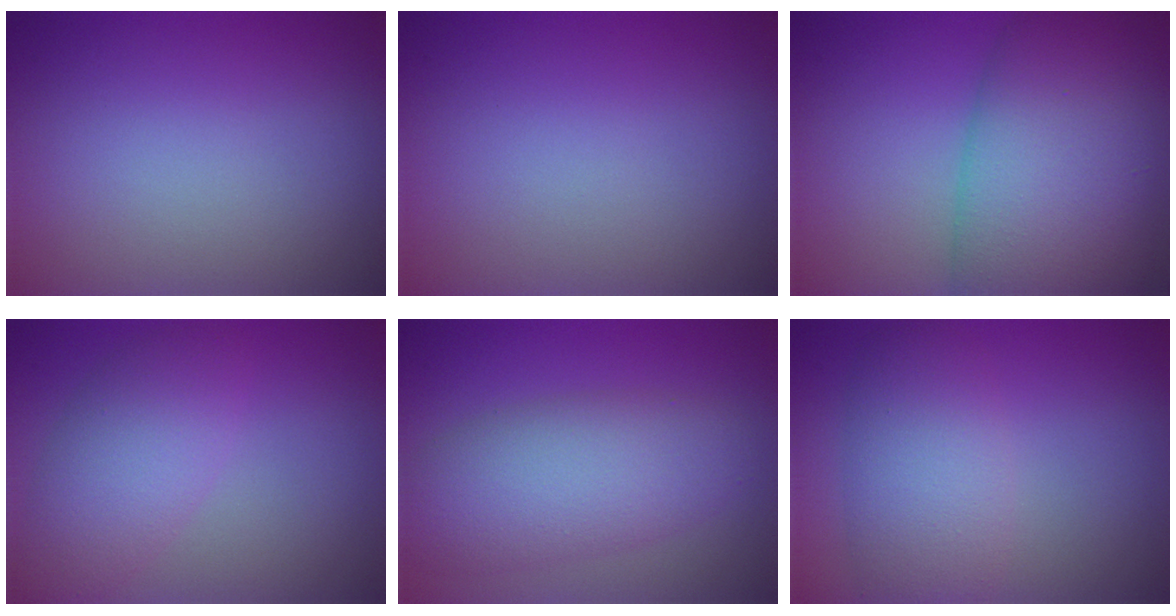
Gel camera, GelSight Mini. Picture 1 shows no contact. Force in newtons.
{"total": 0.0}
{"total": 12.3, "press": 12.3, "slide": 0.5}
{"total": 4.7, "press": 4.7, "slide": 0.2}
{"total": 6.3, "press": 6.3, "slide": 0.2}
{"total": 5.4, "press": 5.4, "slide": 0.2}